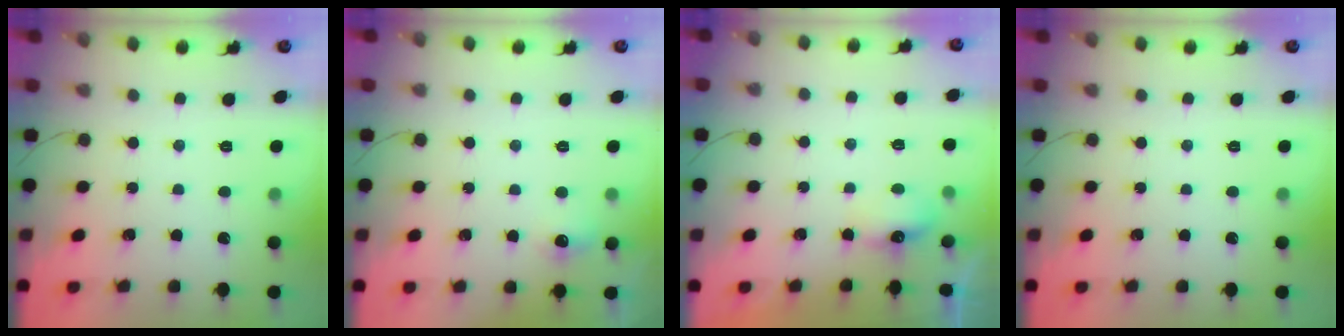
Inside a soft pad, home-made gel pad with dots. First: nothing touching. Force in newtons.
{"total": 5.3, "press": 5.0, "slide": 1.8}
{"total": 5.3, "press": 5.2, "slide": 1.1}
{"total": 0.0}